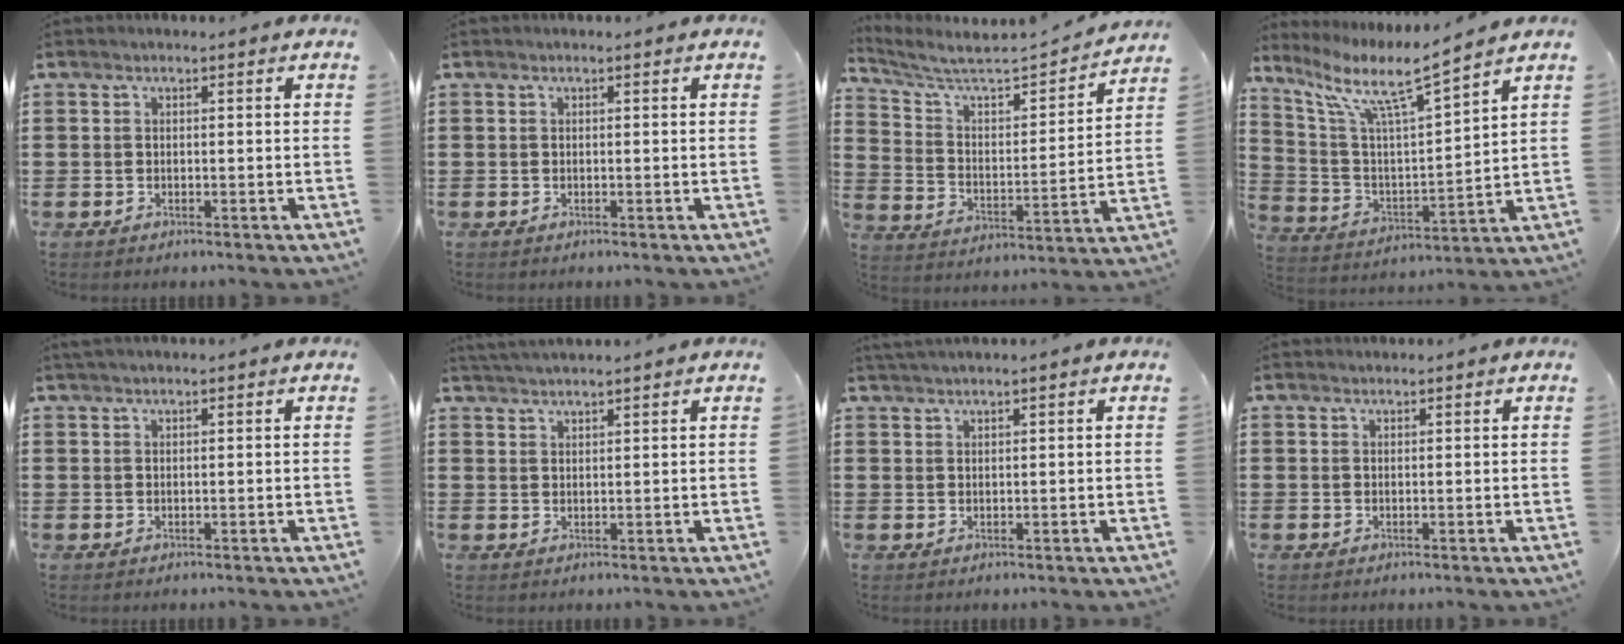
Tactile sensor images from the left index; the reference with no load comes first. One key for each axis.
{"total": 0.0}
{"total": 5.1, "fx": 4.6, "fy": 0.6, "fz": 2.1, "tx": -0.067, "ty": -0.043, "tz": 0.067}
{"total": 10.0, "fx": 7.5, "fy": 0.9, "fz": 6.6, "tx": -0.155, "ty": -0.040, "tz": 0.122}
{"total": 0.9, "fx": 0.7, "fy": -0.1, "fz": 0.5, "tx": -0.011, "ty": 0.000, "tz": 0.014}
{"total": 2.2, "fx": 2.2, "fy": -0.4, "fz": 0.3, "tx": -0.010, "ty": -0.002, "tz": 0.042}
{"total": 1.4, "fx": 1.2, "fy": -0.3, "fz": 0.6, "tx": -0.012, "ty": -0.001, "tz": 0.023}
{"total": 0.6, "fx": 0.6, "fy": -0.1, "fz": 0.1, "tx": -0.003, "ty": -0.001, "tz": 0.012}